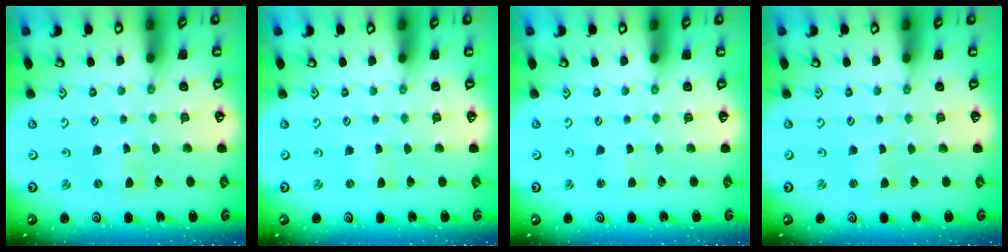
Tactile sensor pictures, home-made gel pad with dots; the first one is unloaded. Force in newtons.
{"total": 0.0}
{"total": 1.9, "press": 1.8, "slide": 0.4}
{"total": 0.0}